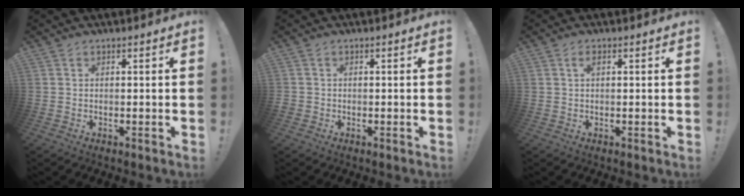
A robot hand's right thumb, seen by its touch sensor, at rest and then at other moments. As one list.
[{"total": 1.3, "force": [-0.4, 1.2, 0.3], "torque": [-0.004, 0.003, -0.006]}, {"total": 1.2, "force": [0.3, 0.4, 1.1], "torque": [-0.023, 0.005, 0.005]}]